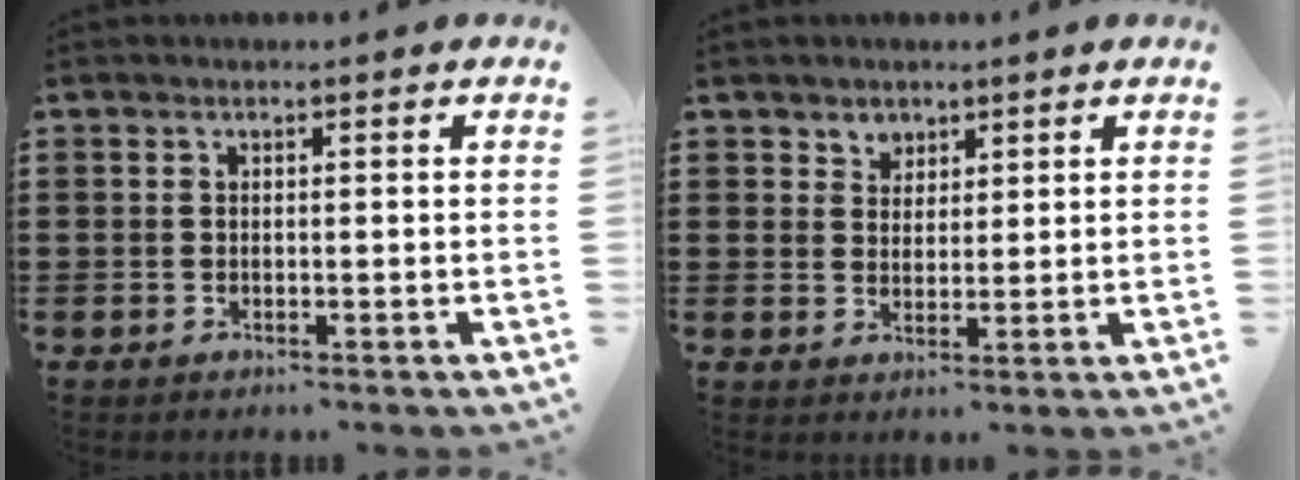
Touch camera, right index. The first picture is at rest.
{"total": 2.8, "force": [2.0, 2.0, -0.1], "torque": [-0.010, 0.009, 0.037]}